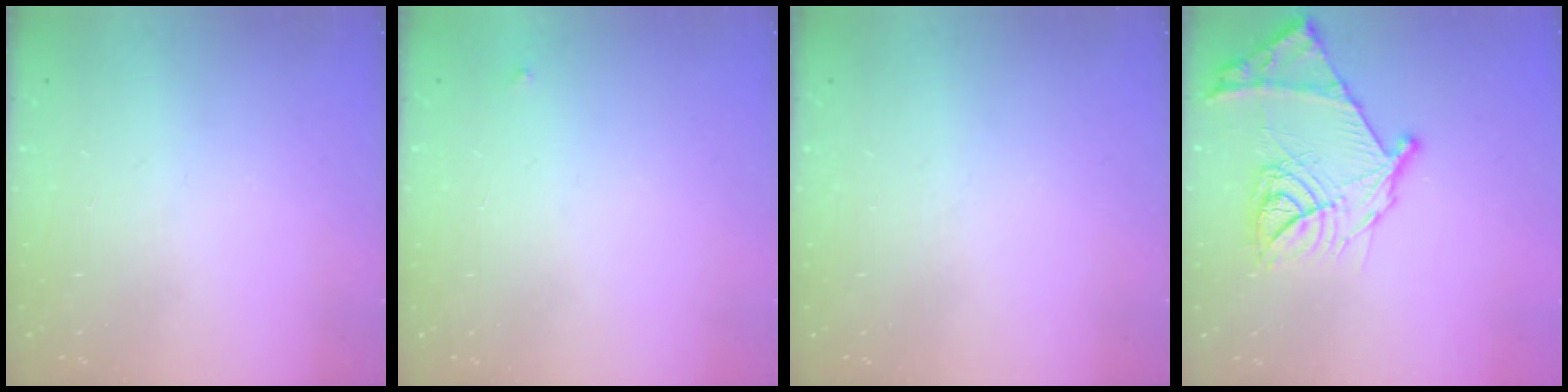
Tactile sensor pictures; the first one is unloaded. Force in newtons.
{"total": 2.5, "press": 2.4, "slide": 0.4}
{"total": 0.0}
{"total": 19.1, "press": 19.0, "slide": 1.8}